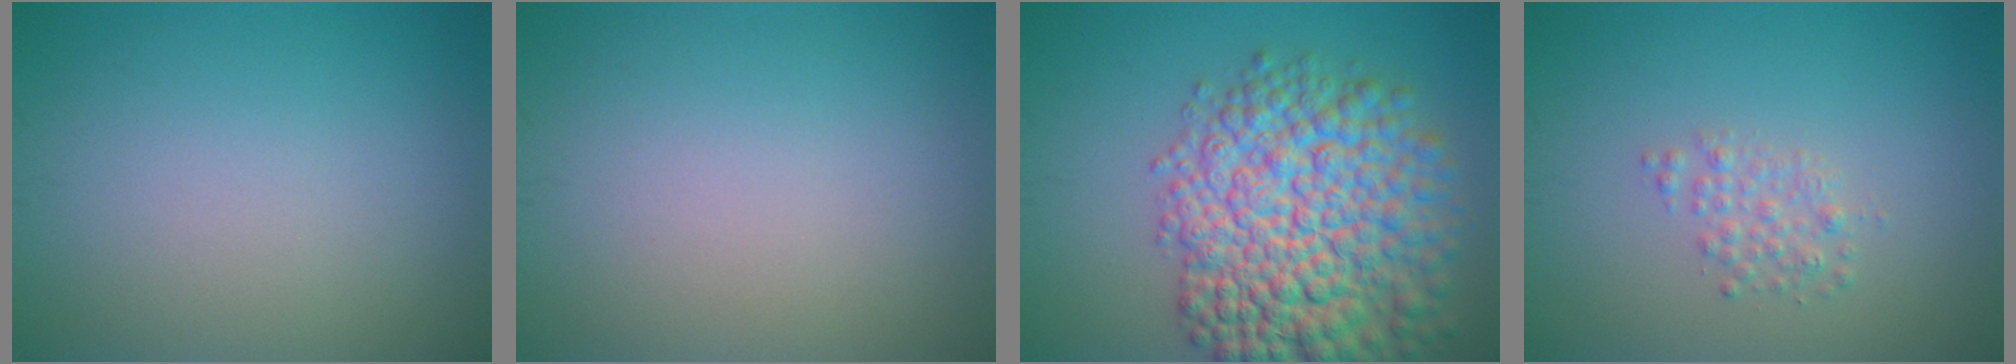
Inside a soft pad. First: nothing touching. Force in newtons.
{"total": 0.0}
{"total": 11.7, "press": 11.7, "slide": 0.4}
{"total": 1.5, "press": 1.5, "slide": 0.0}